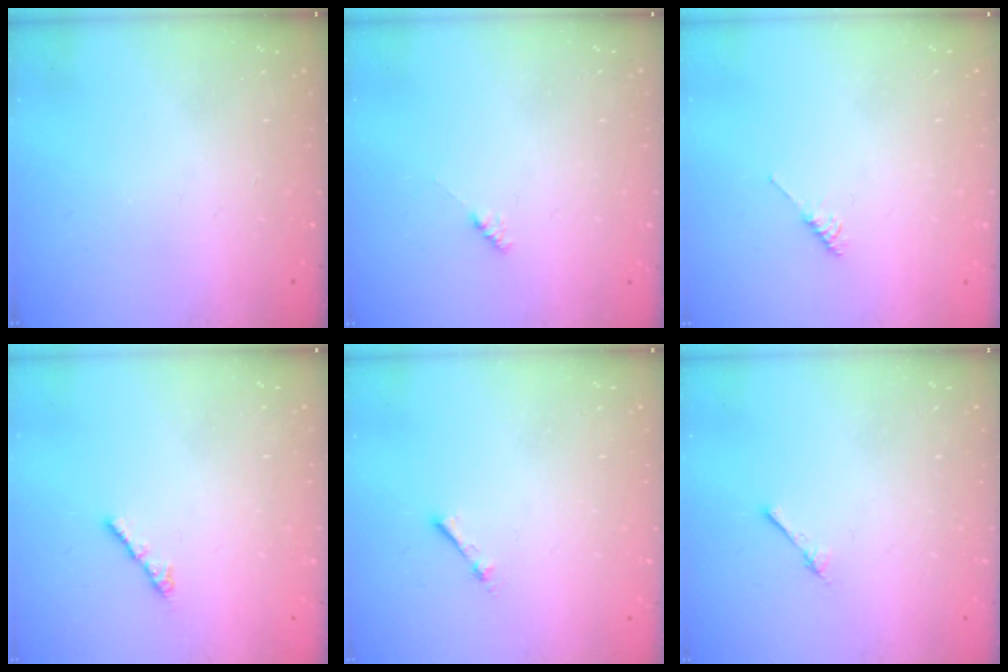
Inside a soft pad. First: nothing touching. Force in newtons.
{"total": 2.1, "press": 2.0, "slide": 0.5}
{"total": 2.2, "press": 2.2, "slide": 0.5}
{"total": 3.1, "press": 3.0, "slide": 0.7}
{"total": 1.7, "press": 1.7, "slide": 0.2}
{"total": 2.4, "press": 2.4, "slide": 0.3}